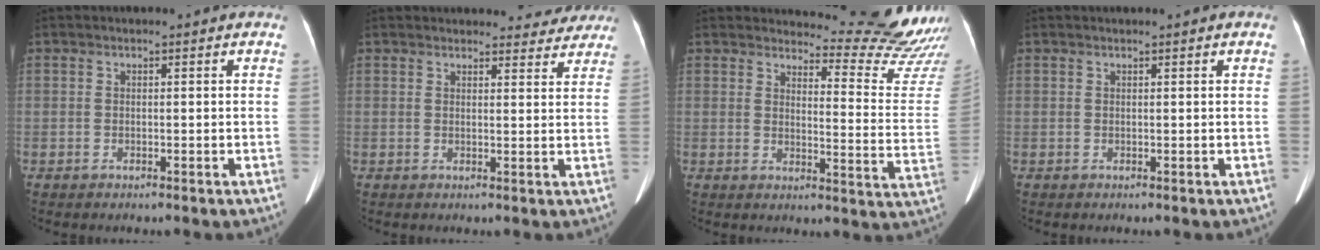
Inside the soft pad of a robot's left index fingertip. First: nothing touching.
{"total": 8.4, "force": [8.0, 2.6, 0.9], "torque": [0.021, 0.003, 0.071]}
{"total": 15.4, "force": [15.4, 0.2, 1.2], "torque": [0.000, -0.139, 0.156]}
{"total": 1.0, "force": [0.7, -0.1, 0.6], "torque": [-0.010, 0.014, 0.014]}